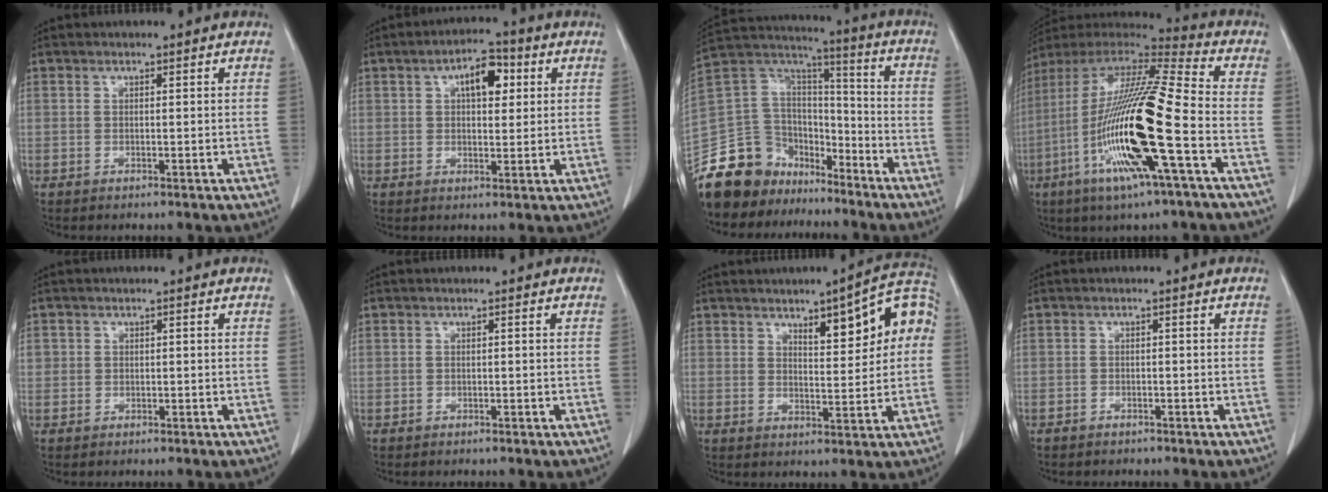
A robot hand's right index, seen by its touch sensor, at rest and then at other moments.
{"total": 6.6, "force": [2.1, 2.9, 5.5], "torque": [-0.086, 0.015, 0.032]}
{"total": 16.7, "force": [-13.1, 9.9, 3.3], "torque": [-0.069, 0.080, -0.232]}
{"total": 22.5, "force": [-6.4, 1.0, 21.5], "torque": [-0.436, -0.031, -0.129]}
{"total": 1.2, "force": [-0.1, 1.1, 0.3], "torque": [0.005, 0.007, -0.004]}
{"total": 0.0}
{"total": 11.1, "force": [3.2, 3.1, 10.2], "torque": [-0.130, 0.030, 0.041]}
{"total": 1.2, "force": [-1.1, 0.6, 0.1], "torque": [-0.005, 0.002, -0.019]}